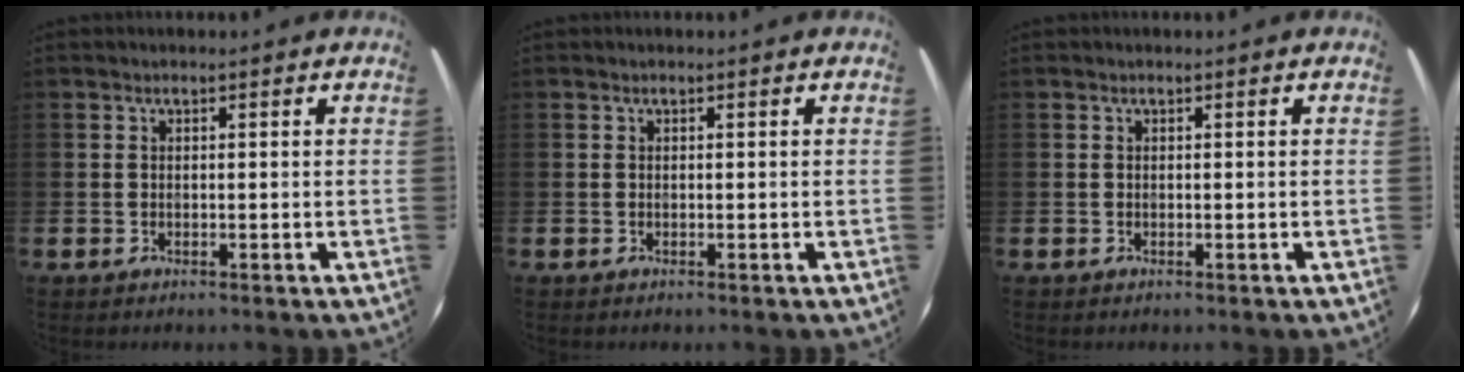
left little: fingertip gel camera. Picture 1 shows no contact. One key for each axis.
{"total": 0.0}
{"total": 0.0}